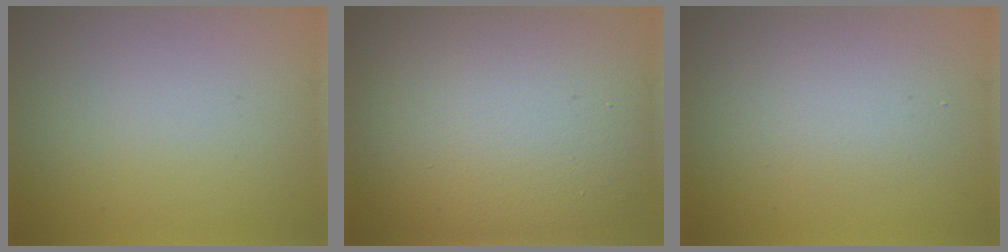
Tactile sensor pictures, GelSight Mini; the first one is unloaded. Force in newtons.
{"total": 16.4, "press": 16.4, "slide": 0.8}
{"total": 2.9, "press": 2.9, "slide": 0.3}